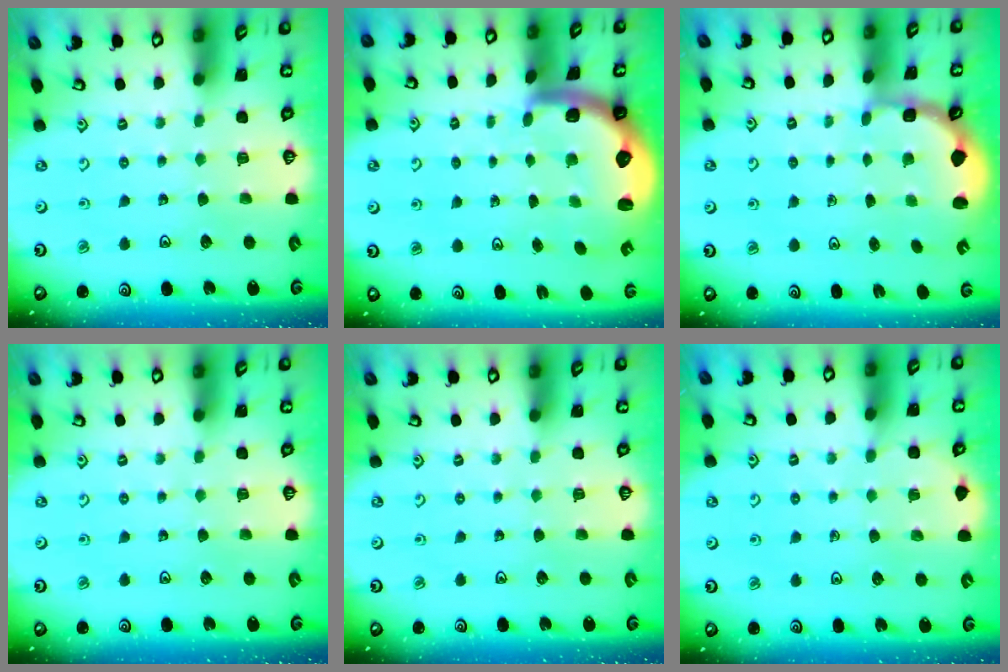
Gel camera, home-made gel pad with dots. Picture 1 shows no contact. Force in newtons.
{"total": 2.8, "press": 2.4, "slide": 1.4}
{"total": 2.7, "press": 2.1, "slide": 1.7}
{"total": 0.0}
{"total": 0.0}
{"total": 4.3, "press": 4.3, "slide": 0.4}